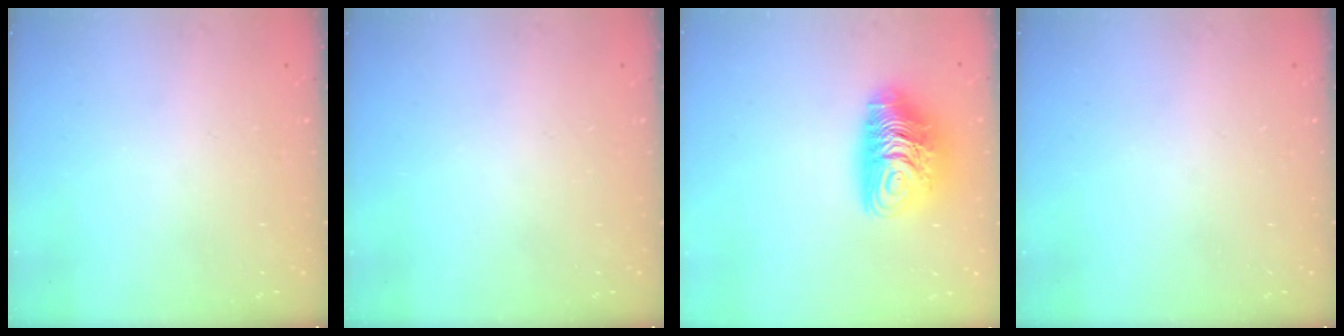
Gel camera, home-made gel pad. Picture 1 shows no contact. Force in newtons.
{"total": 0.0}
{"total": 11.8, "press": 11.7, "slide": 1.1}
{"total": 0.0}